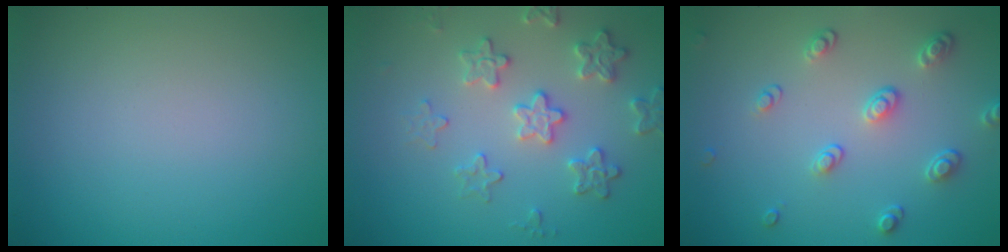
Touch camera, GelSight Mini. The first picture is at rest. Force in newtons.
{"total": 3.6, "press": 3.4, "slide": 1.2}
{"total": 2.8, "press": 2.5, "slide": 1.1}